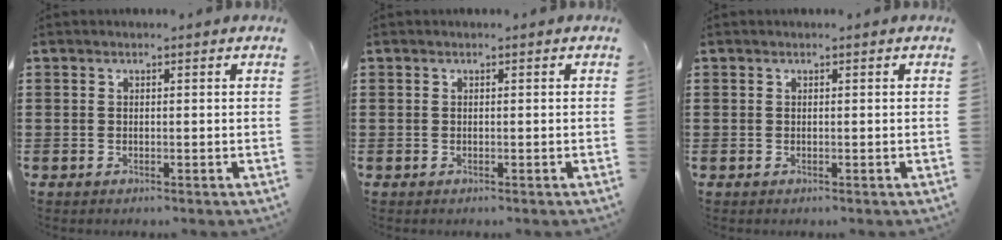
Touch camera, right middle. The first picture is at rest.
{"total": 0.0}
{"total": 0.0}